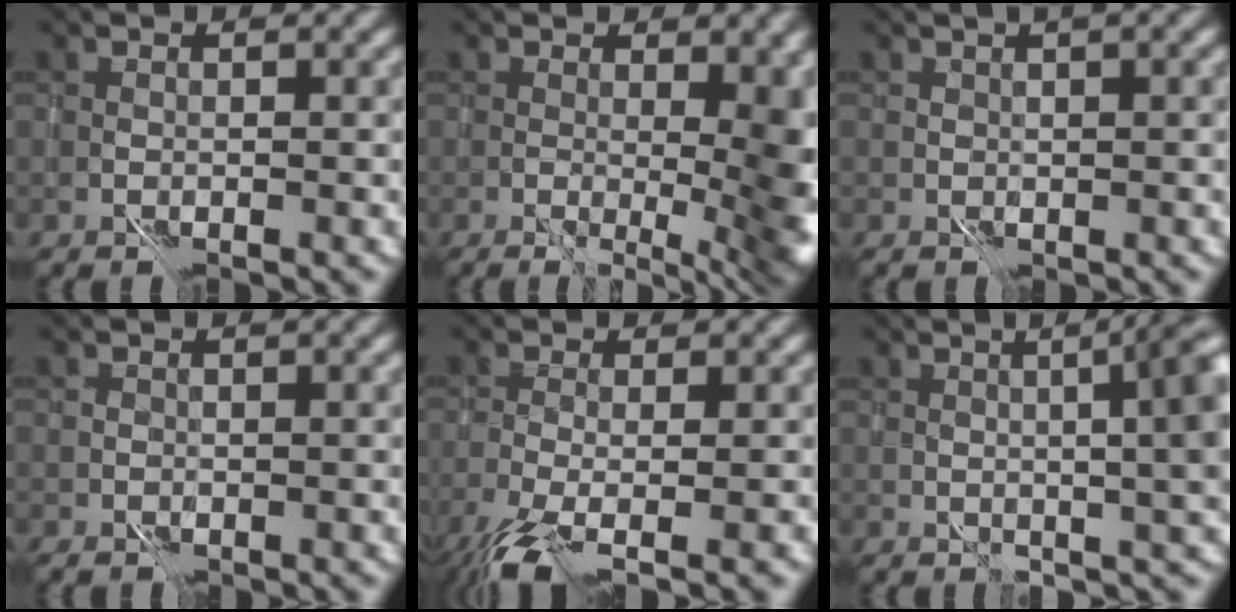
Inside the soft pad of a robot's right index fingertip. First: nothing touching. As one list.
[{"total": 10.1, "force": [1.0, 3.6, 9.3], "torque": [-0.078, 0.007, 0.031]}, {"total": 1.8, "force": [0.7, 0.8, 1.4], "torque": [-0.014, 0.012, 0.016]}, {"total": 0.6, "force": [-0.2, 0.5, 0.2], "torque": [-0.001, 0.003, -0.001]}, {"total": 5.9, "force": [-2.6, 1.8, 4.9], "torque": [-0.080, -0.019, -0.047]}, {"total": 9.9, "force": [2.6, 3.5, 8.9], "torque": [-0.050, 0.047, 0.021]}]